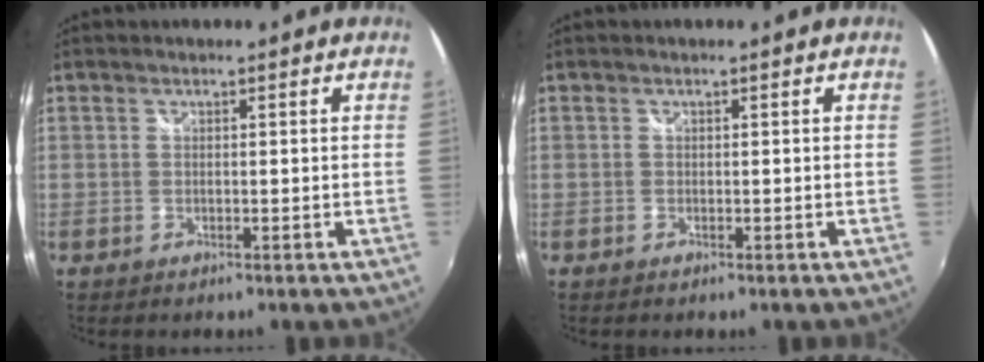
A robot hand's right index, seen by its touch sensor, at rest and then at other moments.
{"total": 0.0}